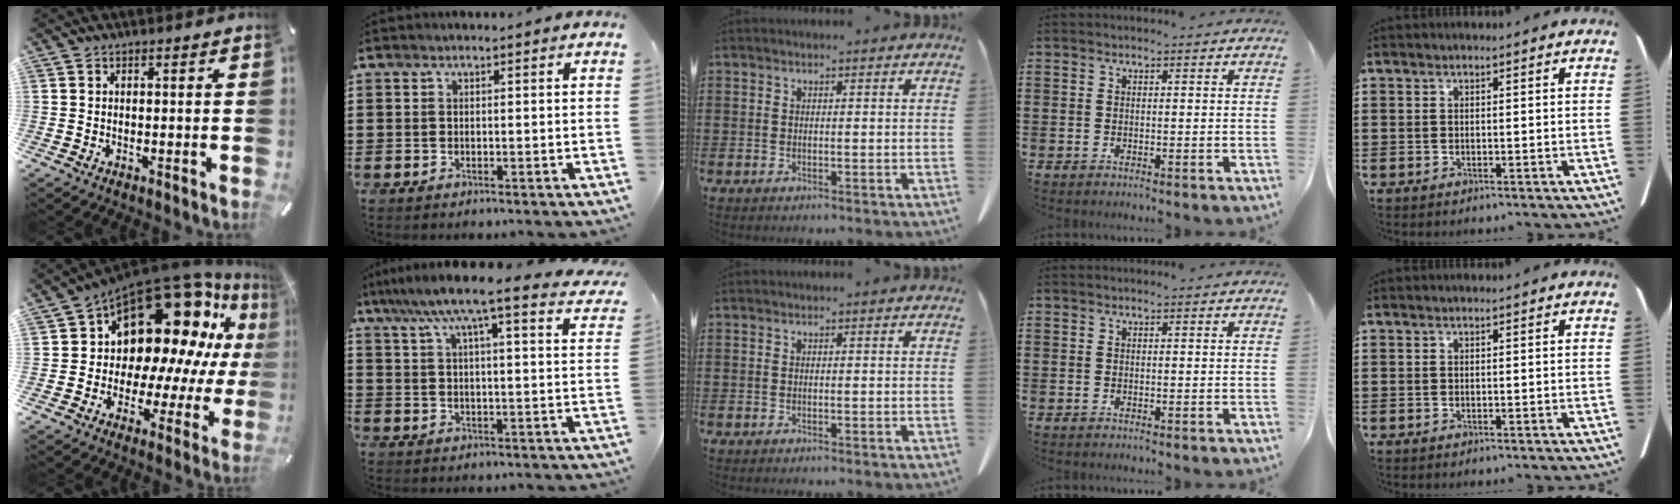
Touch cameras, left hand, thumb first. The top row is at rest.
{"thumb": {"total": 17.2, "force": [10.0, 10.6, 9.1], "torque": [-0.119, -0.106, 0.177]}, "index": {"total": 9.5, "force": [7.5, 0.3, 5.8], "torque": [-0.138, -0.027, 0.125]}}